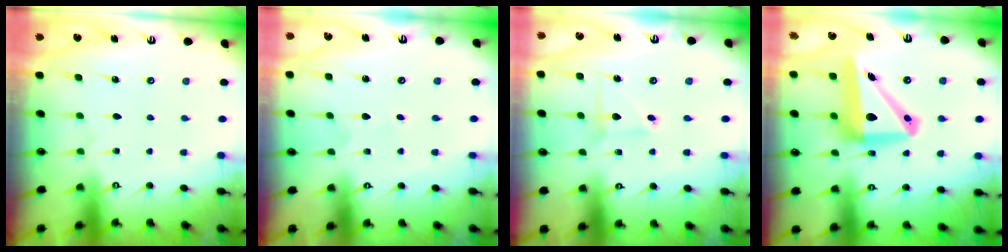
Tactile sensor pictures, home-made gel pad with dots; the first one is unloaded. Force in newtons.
{"total": 0.7, "press": 0.7, "slide": 0.0}
{"total": 3.2, "press": 3.2, "slide": 0.3}
{"total": 14.7, "press": 14.5, "slide": 2.7}